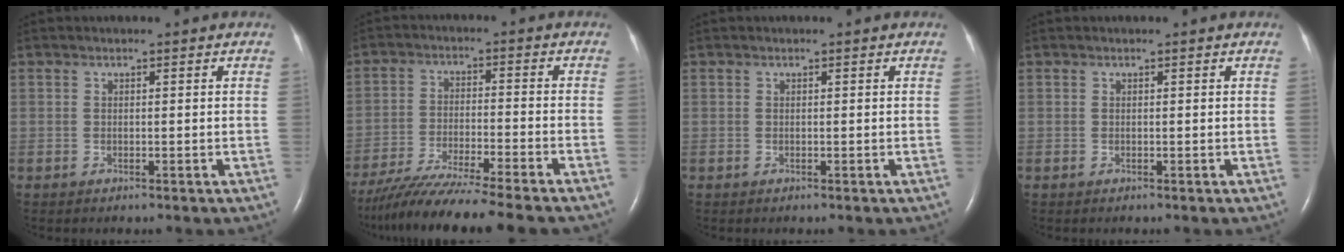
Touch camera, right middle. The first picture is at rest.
{"total": 13.9, "force": [-12.0, -1.2, 7.0], "torque": [-0.113, -0.037, -0.197]}
{"total": 0.0}
{"total": 0.0}